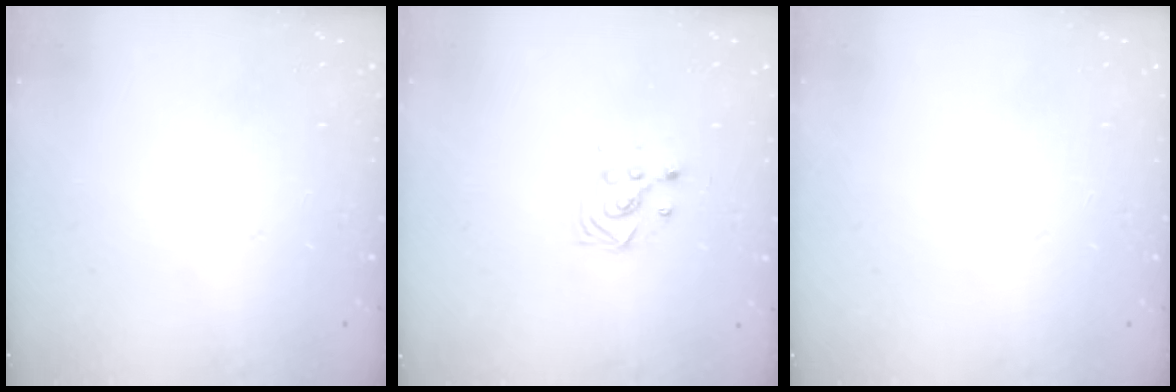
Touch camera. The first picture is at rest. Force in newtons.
{"total": 2.9, "press": 2.9, "slide": 0.4}
{"total": 0.0}